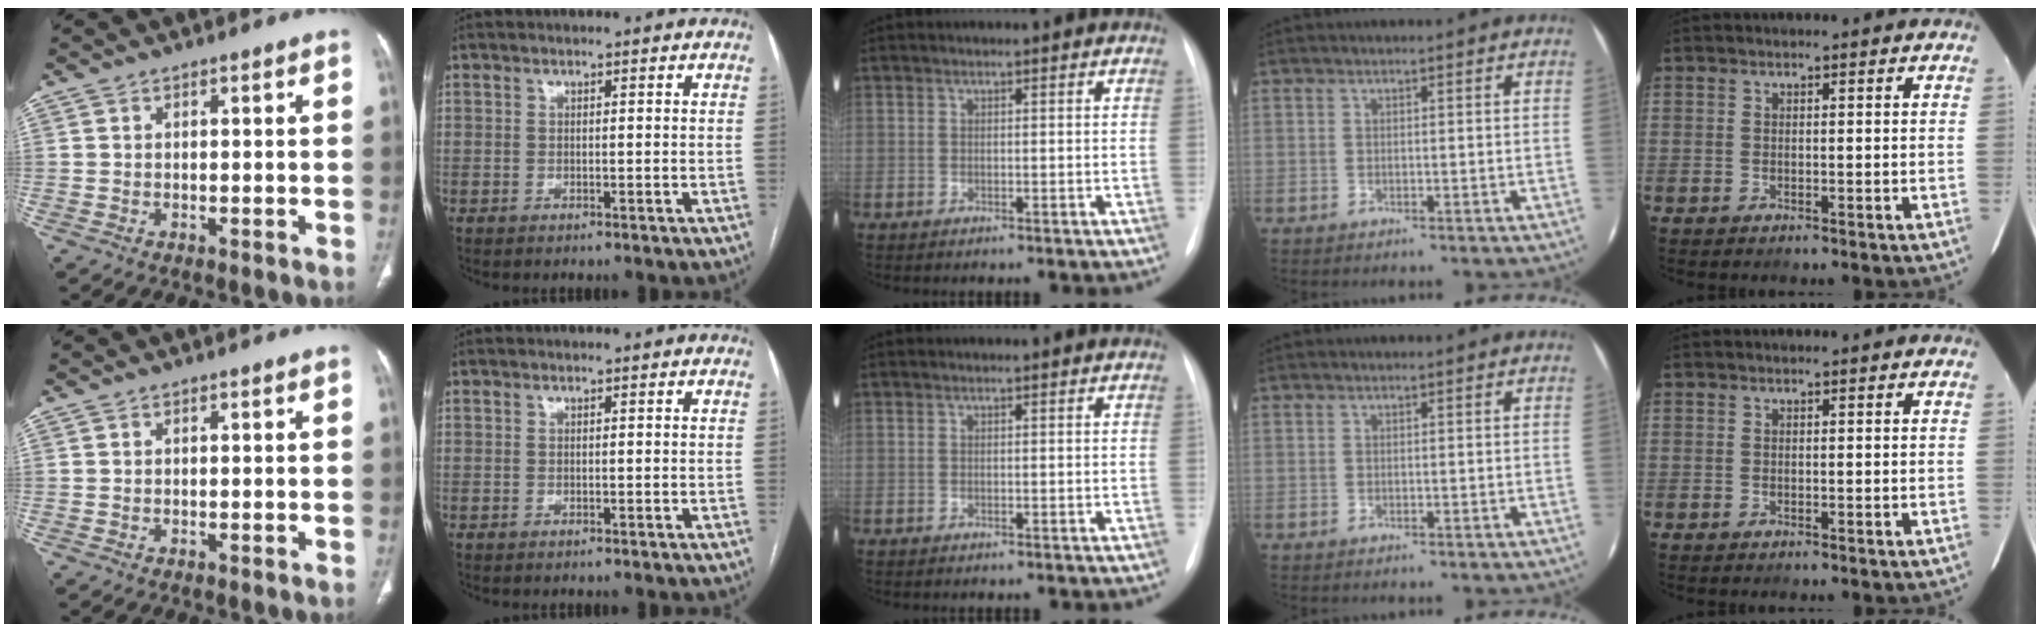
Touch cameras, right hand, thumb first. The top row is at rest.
{}